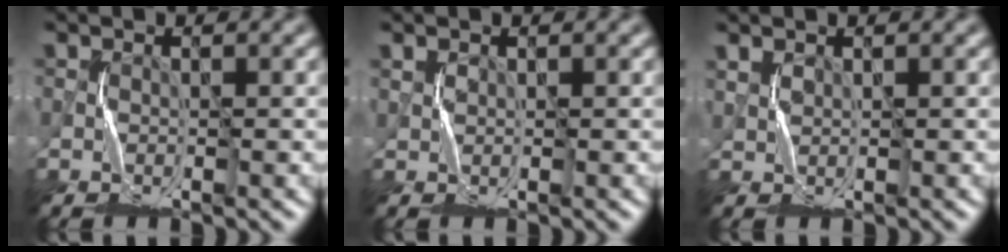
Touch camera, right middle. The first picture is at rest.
{"total": 0.5, "force": [0.4, 0.3, 0.1], "torque": [-0.009, -0.003, 0.011]}
{"total": 1.0, "force": [0.8, 0.4, 0.4], "torque": [-0.017, -0.002, 0.020]}